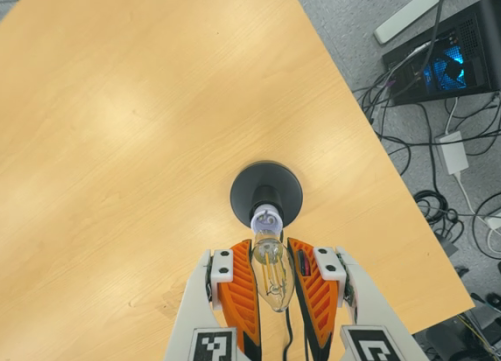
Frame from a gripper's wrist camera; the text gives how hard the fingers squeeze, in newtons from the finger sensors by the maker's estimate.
{"total": 21.8, "left": 23.5, "right": 20.2}